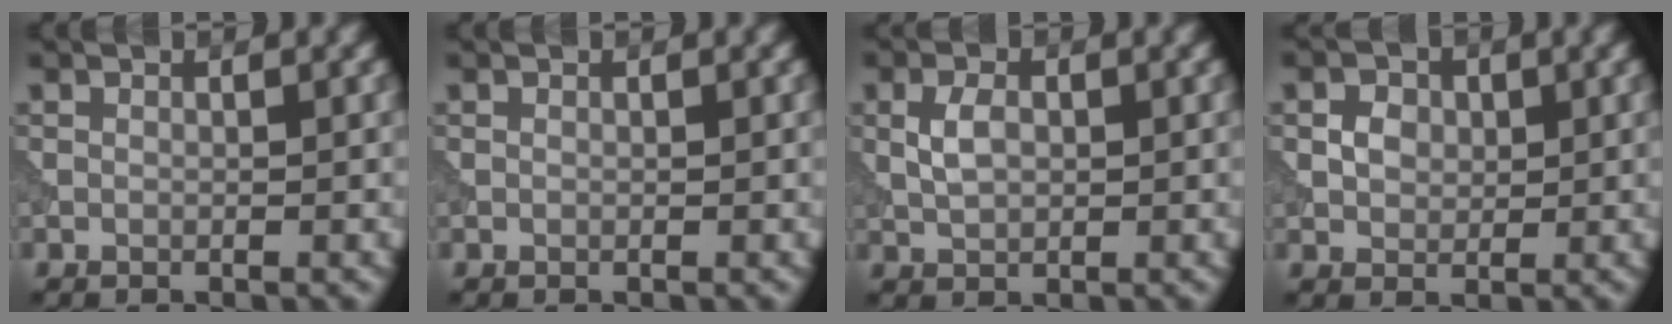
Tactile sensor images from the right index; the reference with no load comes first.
{"total": 0.0}
{"total": 2.5, "force": [0.4, 1.6, 1.9], "torque": [-0.042, 0.002, 0.008]}
{"total": 2.0, "force": [0.3, 1.7, 1.0], "torque": [-0.016, 0.000, 0.004]}